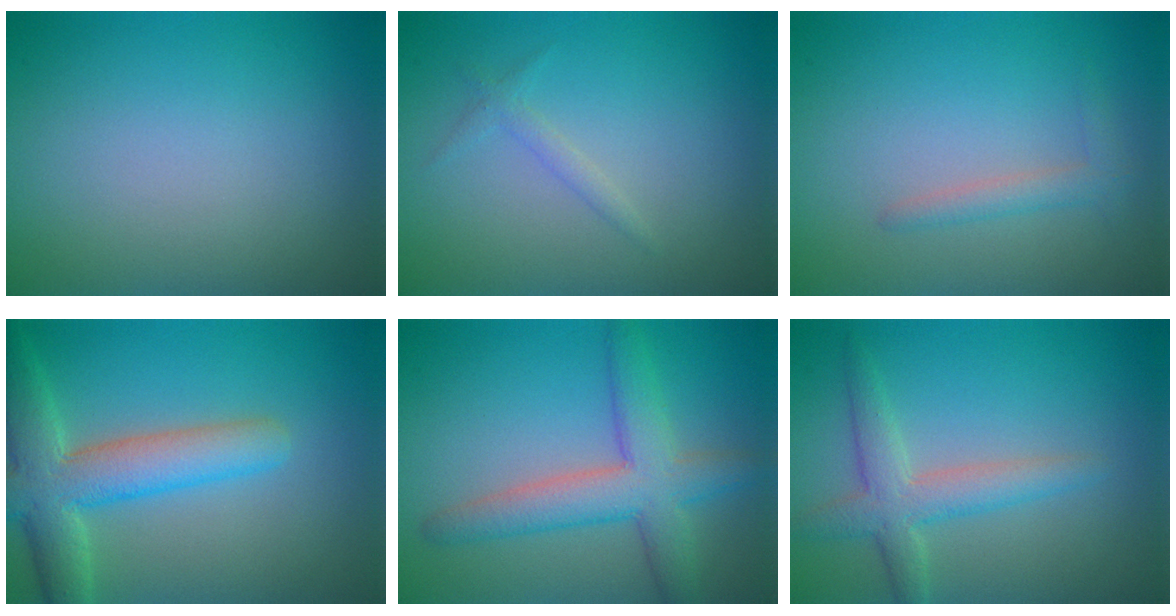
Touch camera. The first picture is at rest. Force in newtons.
{"total": 1.1, "press": 1.1, "slide": 0.1}
{"total": 1.6, "press": 1.6, "slide": 0.1}
{"total": 6.8, "press": 6.8, "slide": 0.3}
{"total": 5.5, "press": 5.5, "slide": 0.3}
{"total": 3.6, "press": 3.6, "slide": 0.3}